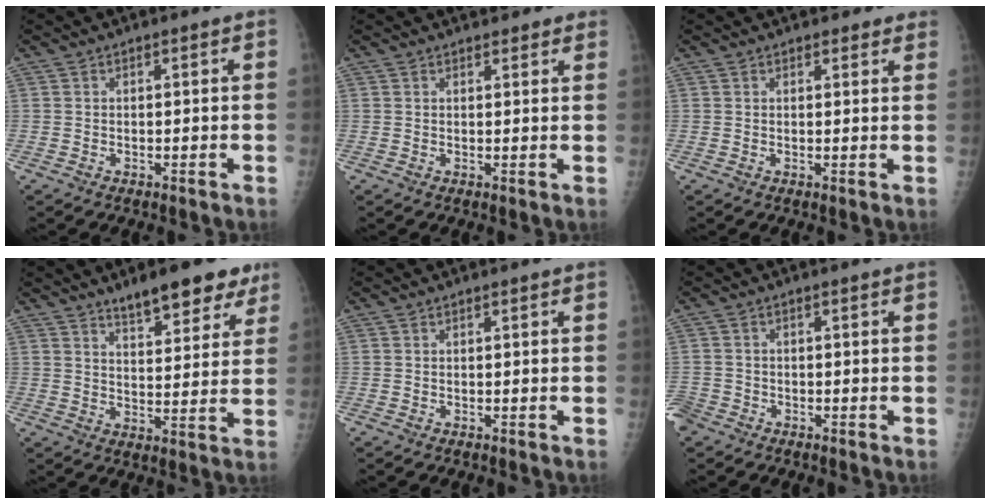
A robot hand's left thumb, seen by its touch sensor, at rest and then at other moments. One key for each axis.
{"total": 5.5, "fx": 4.8, "fy": 2.0, "fz": 1.9, "tx": 0.003, "ty": -0.010, "tz": 0.049}
{"total": 4.7, "fx": 4.1, "fy": 1.8, "fz": 1.5, "tx": 0.013, "ty": -0.009, "tz": 0.040}
{"total": 11.8, "fx": 8.3, "fy": 4.0, "fz": 7.4, "tx": -0.069, "ty": -0.039, "tz": 0.120}
{"total": 0.0}
{"total": 4.1, "fx": -2.8, "fy": 2.8, "fz": 0.9, "tx": -0.024, "ty": 0.008, "tz": -0.055}